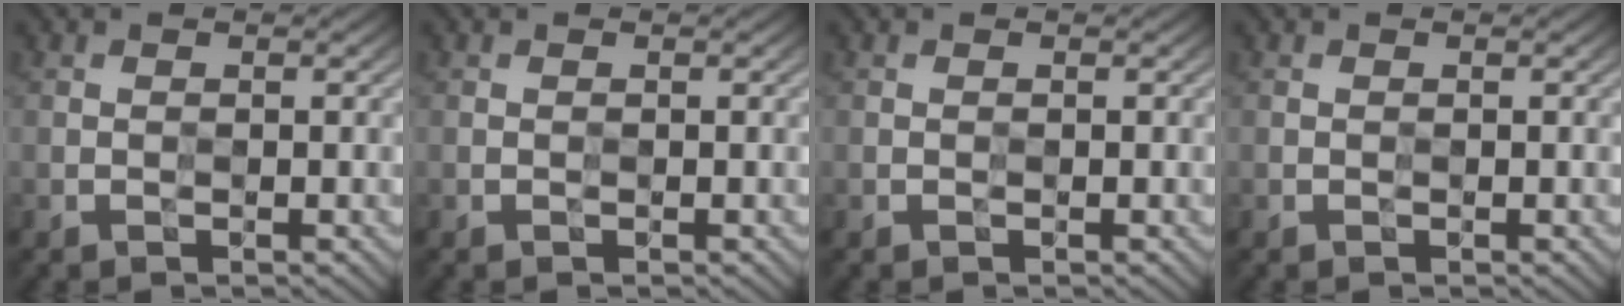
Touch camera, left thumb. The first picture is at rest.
{"total": 0.0}
{"total": 0.0}
{"total": 0.0}